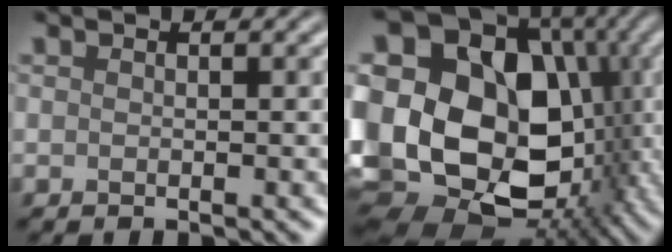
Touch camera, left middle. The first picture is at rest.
{"total": 21.8, "force": [0.2, 16.9, 13.8], "torque": [-0.267, 0.003, 0.008]}